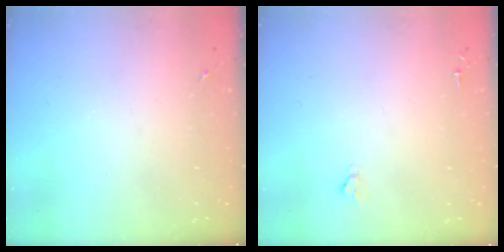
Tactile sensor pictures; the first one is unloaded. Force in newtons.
{"total": 1.6, "press": 1.6, "slide": 0.2}